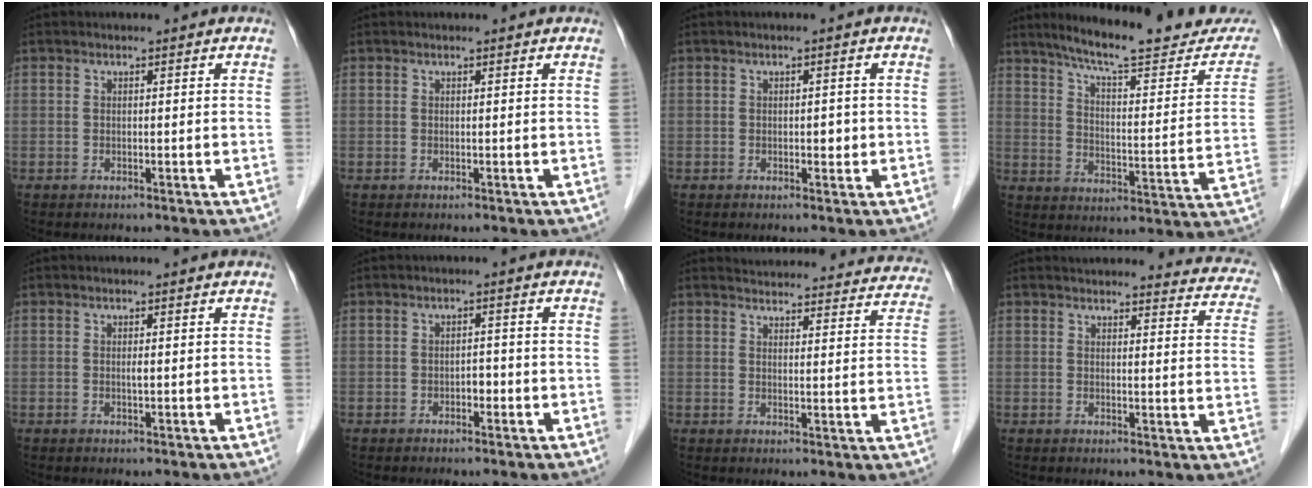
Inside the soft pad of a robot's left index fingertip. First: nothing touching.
{"total": 0.0}
{"total": 1.3, "force": [-0.3, 0.7, 1.1], "torque": [-0.011, -0.001, -0.005]}
{"total": 20.9, "force": [18.1, 2.5, 10.1], "torque": [-0.136, -0.044, 0.235]}
{"total": 0.6, "force": [-0.1, 0.0, 0.6], "torque": [-0.013, -0.005, -0.002]}
{"total": 1.5, "force": [-0.9, 0.8, 1.0], "torque": [-0.011, 0.001, -0.015]}
{"total": 23.3, "force": [22.4, 4.5, 4.6], "torque": [-0.060, -0.050, 0.250]}
{"total": 12.7, "force": [12.2, 2.6, 2.5], "torque": [0.007, -0.041, 0.101]}